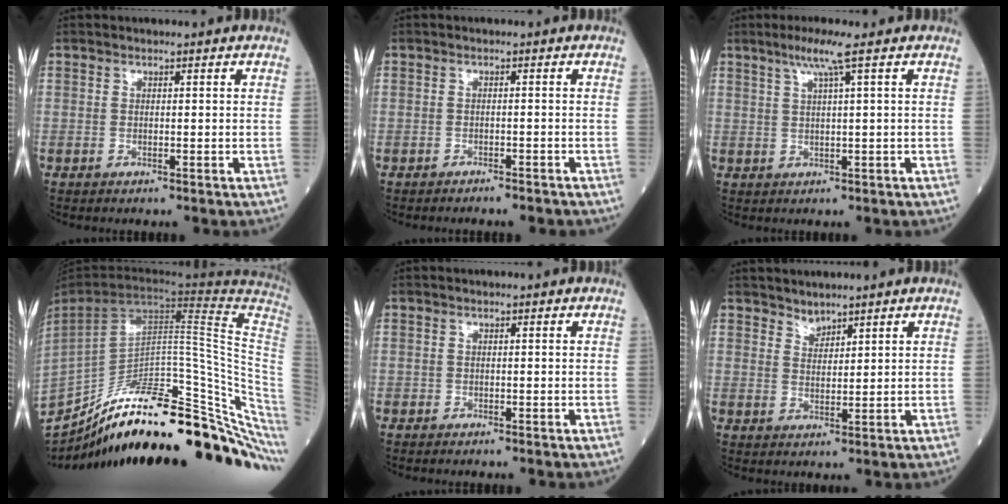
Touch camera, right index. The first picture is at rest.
{"total": 2.8, "force": [-2.6, 0.5, 1.0], "torque": [-0.016, -0.004, -0.030]}
{"total": 4.1, "force": [2.2, -0.9, 3.3], "torque": [-0.072, 0.004, 0.046]}
{"total": 36.4, "force": [-25.0, 7.3, 25.4], "torque": [-0.339, -0.023, -0.365]}
{"total": 0.0}
{"total": 2.1, "force": [2.0, 0.6, 0.1], "torque": [0.000, 0.001, 0.039]}